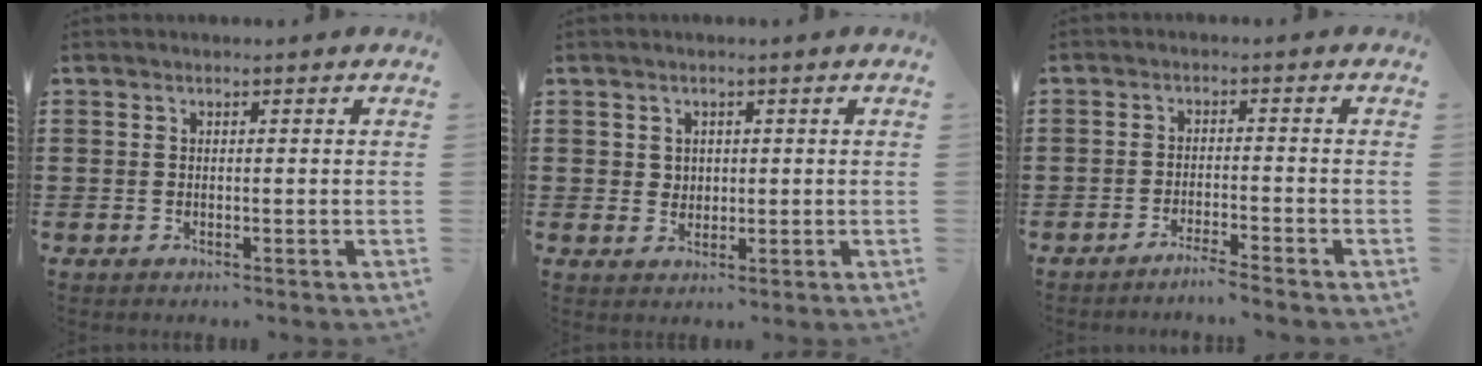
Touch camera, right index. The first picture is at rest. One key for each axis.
{"total": 1.9, "fx": 0.7, "fy": 1.7, "fz": 0.3, "tx": -0.012, "ty": 0.010, "tz": 0.013}
{"total": 2.5, "fx": -2.3, "fy": -0.5, "fz": 0.6, "tx": -0.011, "ty": 0.002, "tz": -0.047}